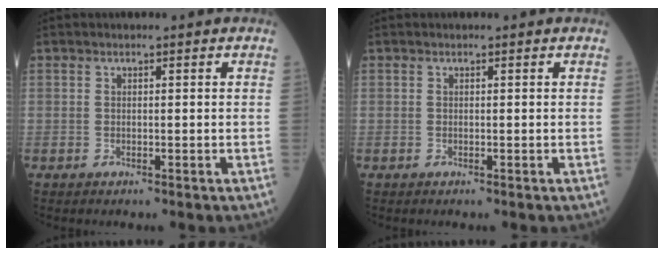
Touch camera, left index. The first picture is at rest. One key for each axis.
{"total": 0.0}